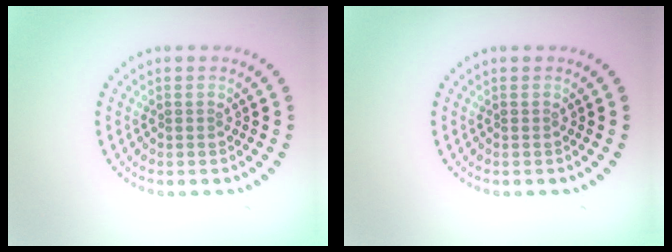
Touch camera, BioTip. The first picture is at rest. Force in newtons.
{"total": 0.0}